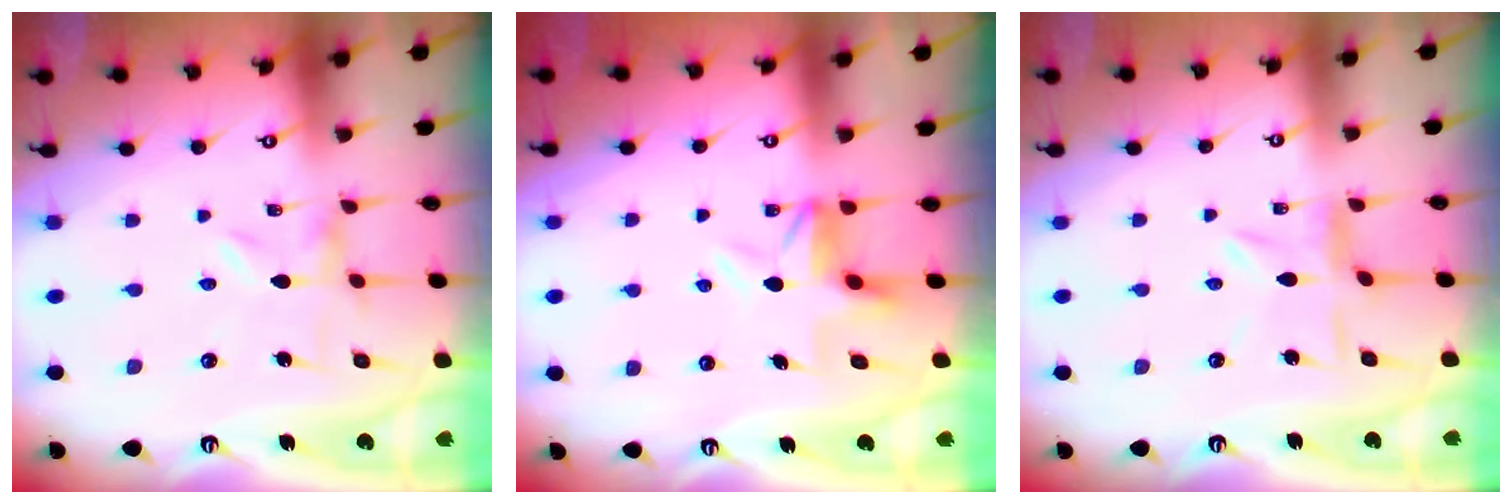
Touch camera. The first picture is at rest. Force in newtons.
{"total": 4.9, "press": 4.6, "slide": 1.7}
{"total": 4.9, "press": 4.9, "slide": 0.4}